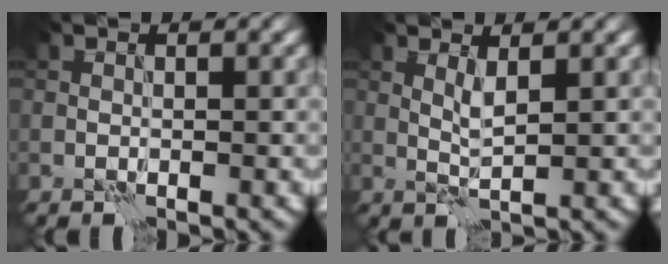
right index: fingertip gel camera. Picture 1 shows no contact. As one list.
[{"total": 1.6, "force": [0.8, 0.1, 1.4], "torque": [-0.035, -0.001, 0.016]}]